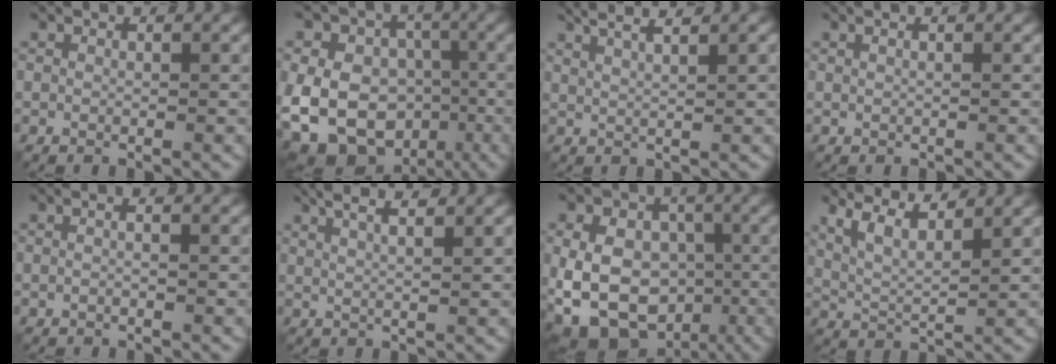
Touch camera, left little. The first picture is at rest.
{"total": 17.0, "force": [-4.7, 14.1, 8.1], "torque": [-0.150, 0.004, -0.106]}
{"total": 5.2, "force": [3.4, 1.4, 3.7], "torque": [-0.046, 0.026, 0.027]}
{"total": 1.4, "force": [0.7, 0.6, 1.1], "torque": [-0.008, 0.005, -0.010]}
{"total": 1.8, "force": [0.2, 0.9, 1.6], "torque": [-0.013, 0.012, -0.014]}
{"total": 5.3, "force": [3.2, 1.6, 3.9], "torque": [-0.044, 0.026, 0.022]}
{"total": 12.5, "force": [-2.9, 9.6, 7.6], "torque": [-0.118, 0.009, -0.069]}
{"total": 5.5, "force": [3.8, 1.5, 3.7], "torque": [-0.071, 0.014, 0.053]}